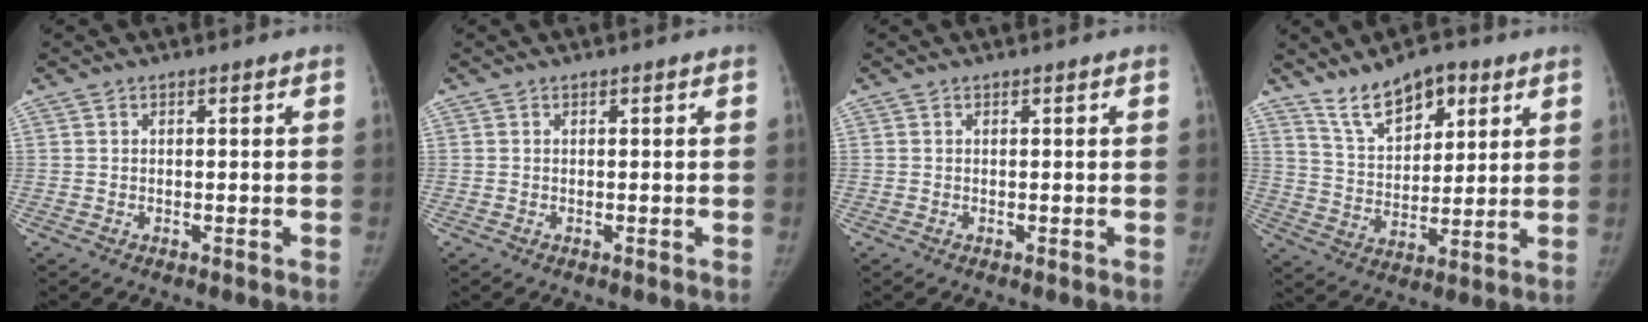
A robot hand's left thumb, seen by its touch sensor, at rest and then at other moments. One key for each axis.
{"total": 0.0}
{"total": 0.0}
{"total": 11.2, "fx": 7.2, "fy": 5.6, "fz": 6.4, "tx": -0.081, "ty": -0.038, "tz": 0.132}